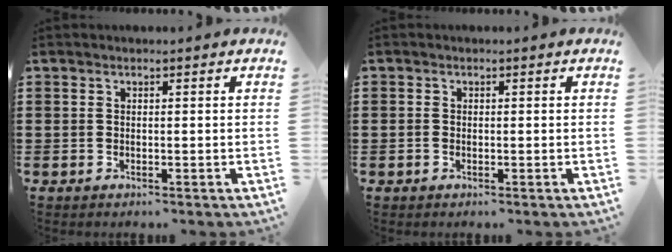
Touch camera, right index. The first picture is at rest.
{"total": 0.7, "force": [-0.4, 0.6, 0.1], "torque": [-0.003, 0.003, -0.009]}